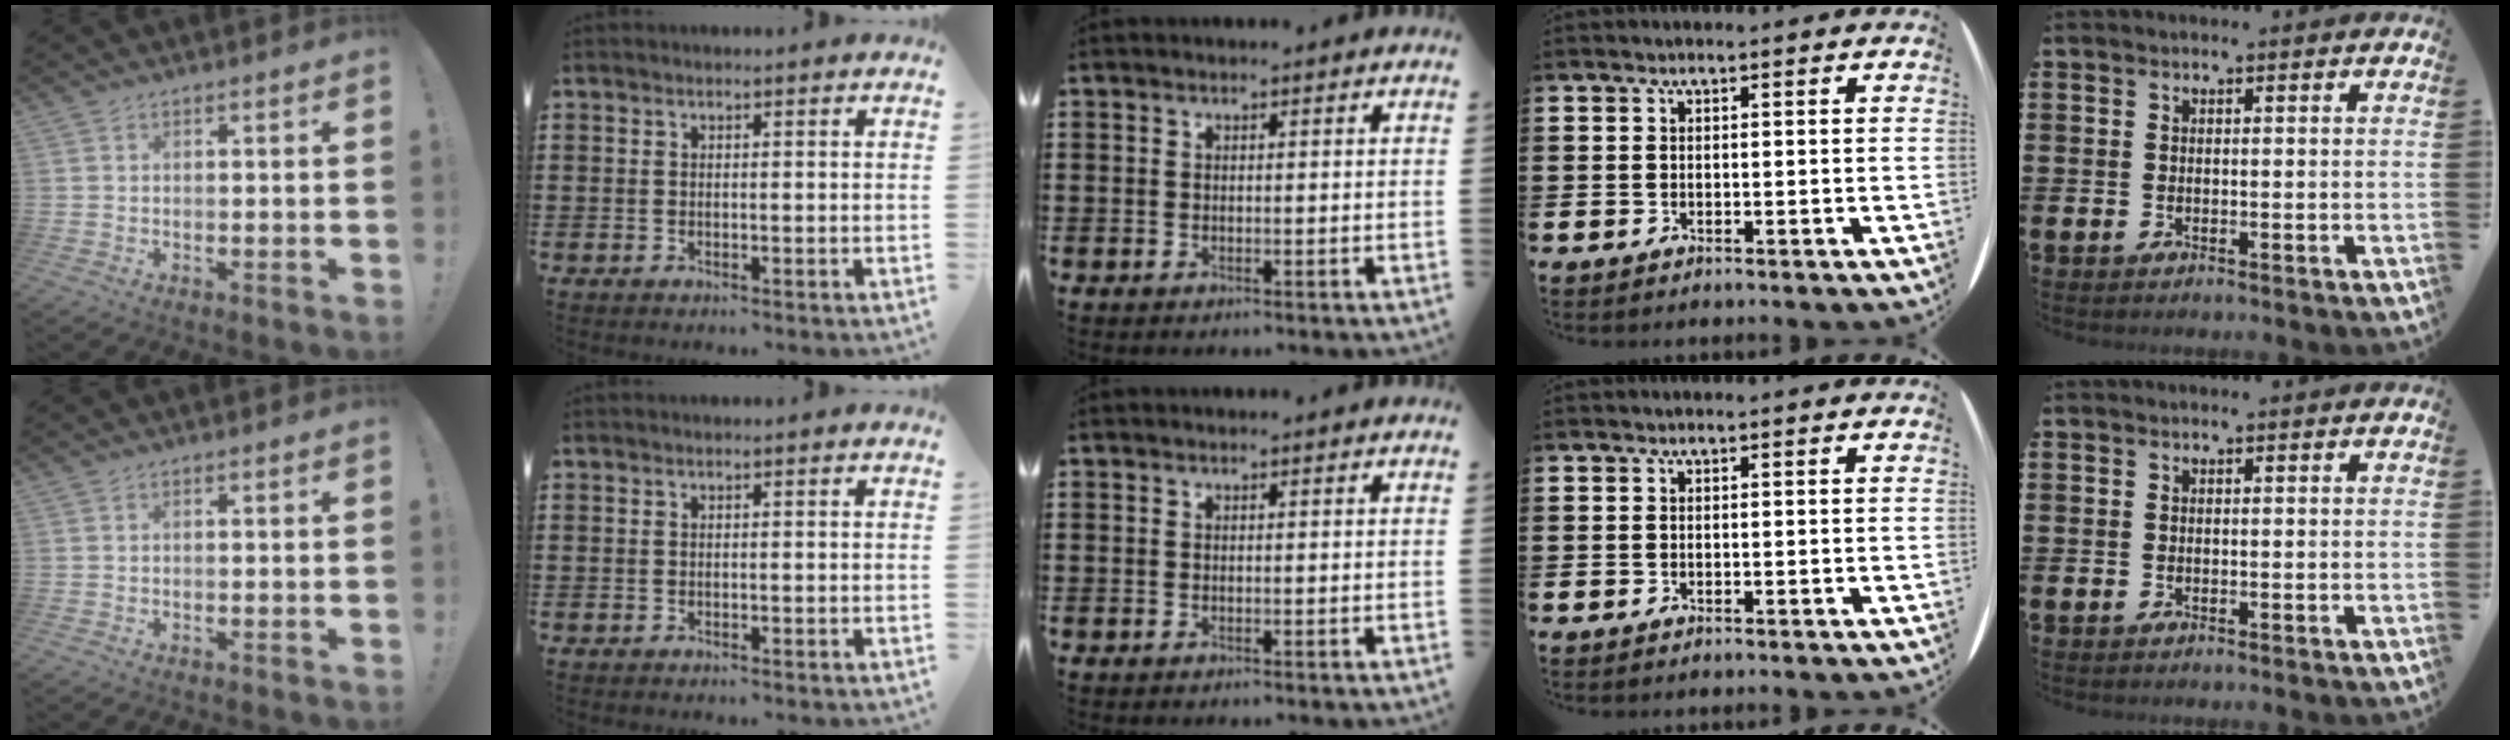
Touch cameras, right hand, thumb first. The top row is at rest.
{}